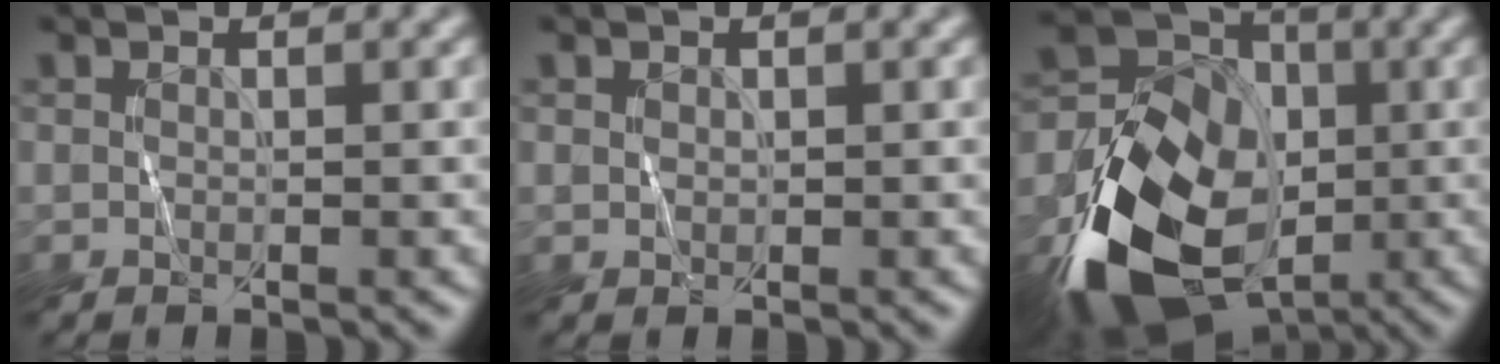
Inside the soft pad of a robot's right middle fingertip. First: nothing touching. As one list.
[{"total": 0.6, "force": [0.2, 0.5, 0.2], "torque": [-0.003, -0.003, 0.006]}, {"total": 16.8, "force": [-6.9, 11.7, 9.8], "torque": [-0.187, -0.031, -0.108]}]